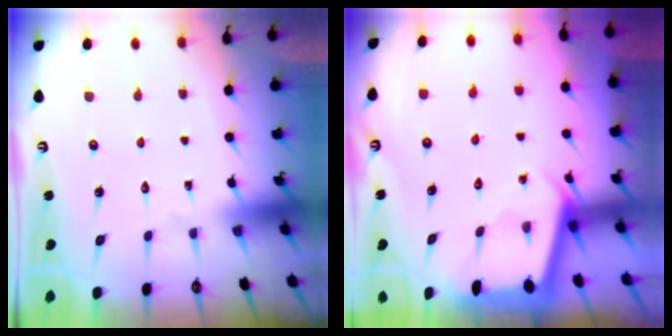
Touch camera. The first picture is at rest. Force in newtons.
{"total": 2.2, "press": 2.2, "slide": 0.1}